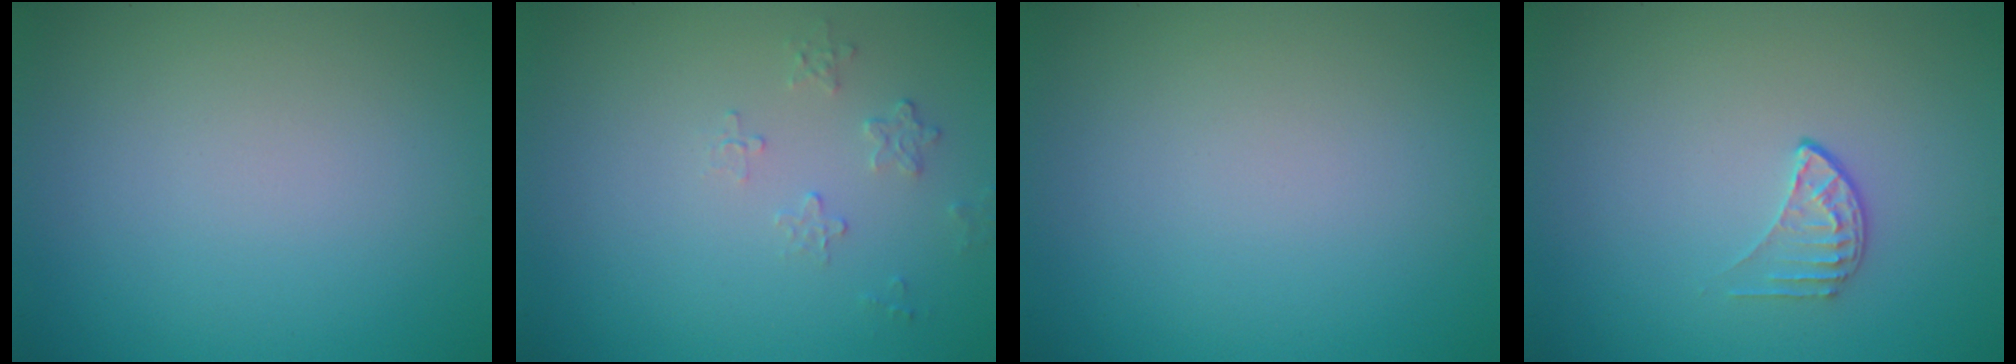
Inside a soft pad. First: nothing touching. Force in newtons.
{"total": 1.2, "press": 0.8, "slide": 0.9}
{"total": 0.0}
{"total": 1.4, "press": 0.9, "slide": 1.1}